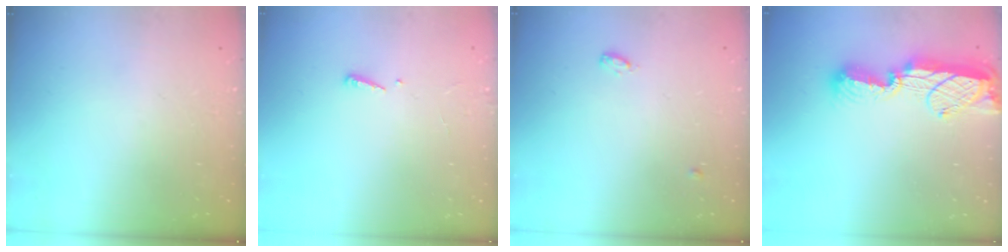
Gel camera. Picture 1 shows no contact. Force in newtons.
{"total": 2.4, "press": 2.4, "slide": 0.2}
{"total": 7.9, "press": 4.2, "slide": 6.7}
{"total": 12.4, "press": 12.3, "slide": 1.2}